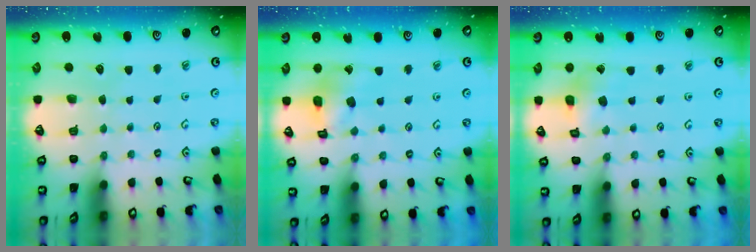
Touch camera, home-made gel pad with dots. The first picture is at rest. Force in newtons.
{"total": 9.2, "press": 9.1, "slide": 1.1}
{"total": 4.6, "press": 4.6, "slide": 0.5}